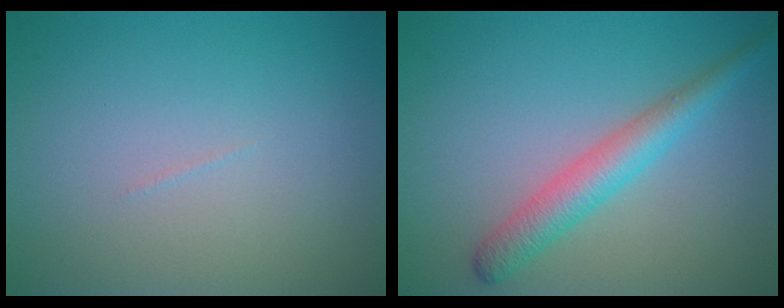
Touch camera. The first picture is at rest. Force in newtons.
{"total": 3.6, "press": 3.6, "slide": 0.1}